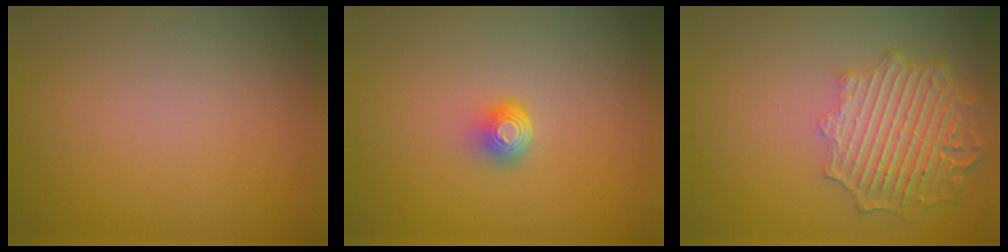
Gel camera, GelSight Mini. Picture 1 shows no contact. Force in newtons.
{"total": 2.0, "press": 1.3, "slide": 1.6}
{"total": 6.5, "press": 5.0, "slide": 4.1}